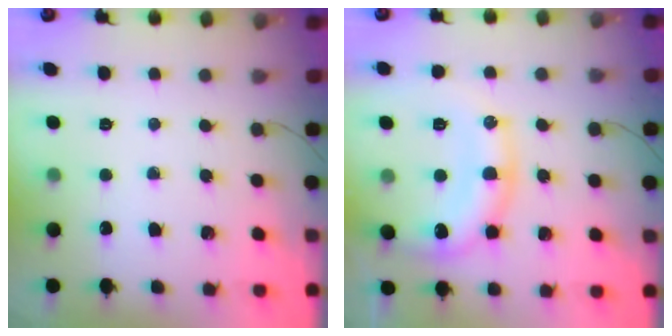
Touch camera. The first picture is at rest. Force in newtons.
{"total": 14.3, "press": 14.3, "slide": 0.4}